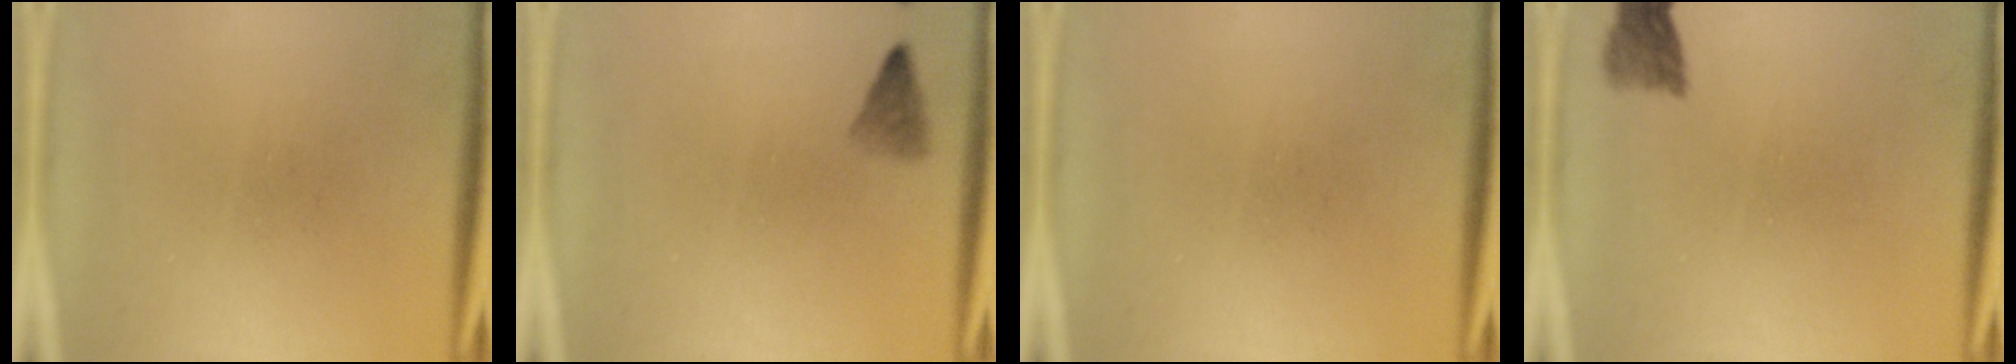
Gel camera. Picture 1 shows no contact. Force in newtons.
{"total": 1.6}
{"total": 0.0}
{"total": 2.5}